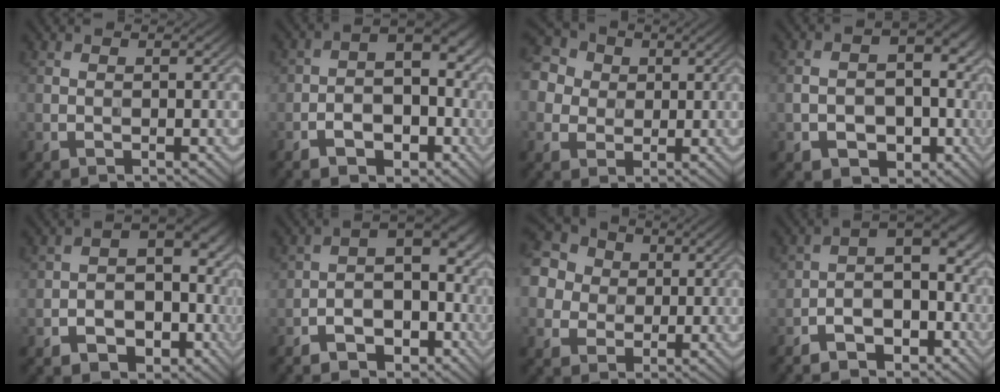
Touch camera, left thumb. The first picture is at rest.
{"total": 7.3, "force": [-3.3, 4.8, 4.5], "torque": [-0.059, -0.004, -0.058]}
{"total": 9.1, "force": [2.3, 7.9, 3.9], "torque": [-0.124, 0.037, 0.020]}
{"total": 9.2, "force": [-3.1, 7.1, 4.9], "torque": [-0.066, -0.013, -0.050]}
{"total": 8.6, "force": [-3.3, 6.5, 4.5], "torque": [-0.047, -0.009, -0.059]}
{"total": 8.3, "force": [-4.7, 5.2, 4.5], "torque": [-0.070, -0.019, -0.079]}
{"total": 13.6, "force": [3.4, 11.9, 5.7], "torque": [-0.183, 0.033, 0.040]}
{"total": 8.8, "force": [-5.4, 5.0, 4.8], "torque": [-0.078, -0.022, -0.092]}